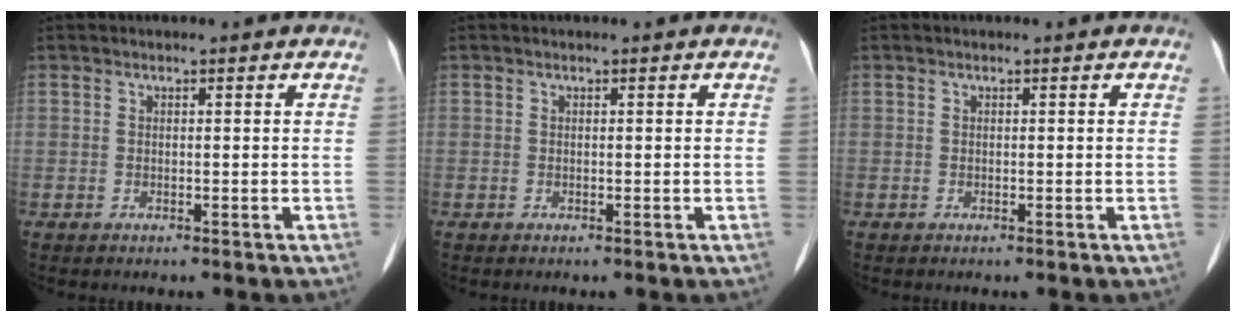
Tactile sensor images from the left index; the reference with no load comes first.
{"total": 0.0}
{"total": 0.0}